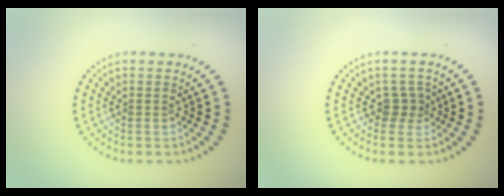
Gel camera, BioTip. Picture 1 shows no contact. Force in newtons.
{"total": 1.7, "press": 1.2, "slide": 1.2}